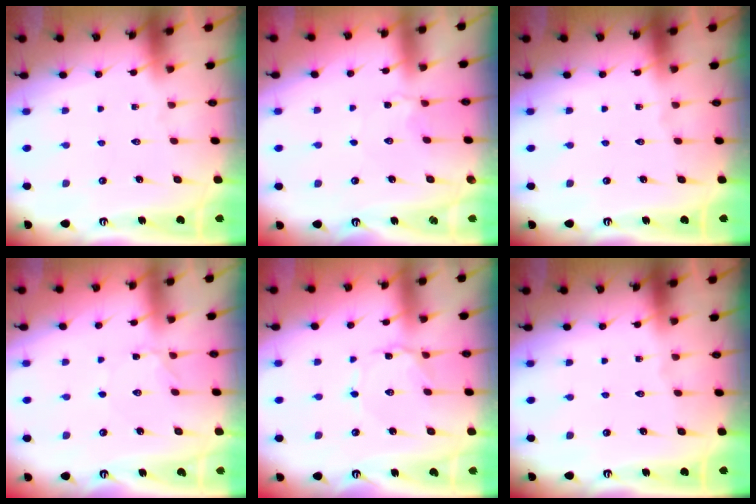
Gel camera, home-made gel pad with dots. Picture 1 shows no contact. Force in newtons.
{"total": 1.9, "press": 1.9, "slide": 0.2}
{"total": 0.0}
{"total": 1.6, "press": 1.6, "slide": 0.2}
{"total": 1.8, "press": 1.7, "slide": 0.2}
{"total": 0.0}